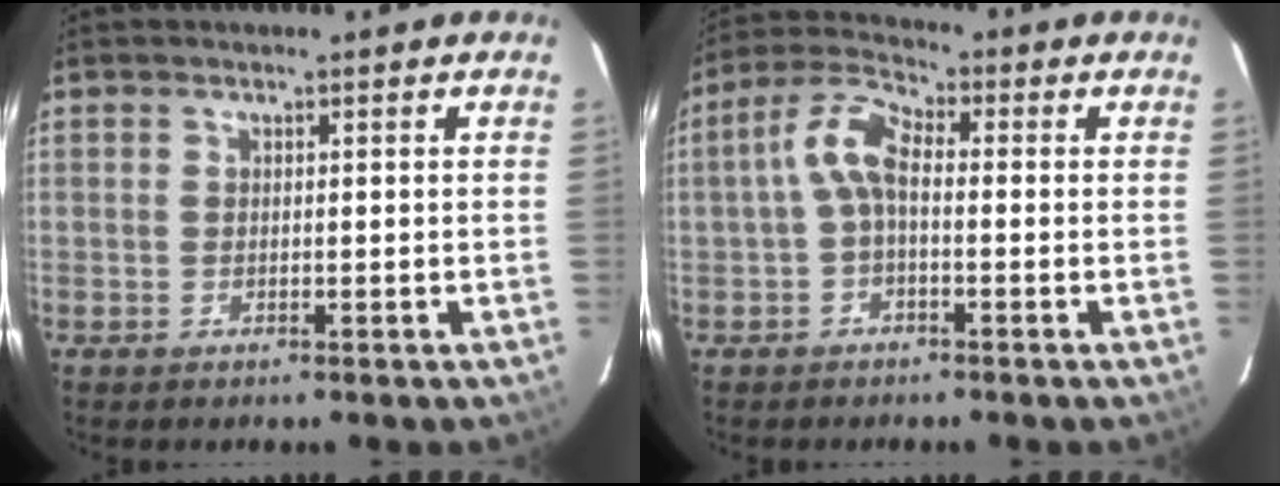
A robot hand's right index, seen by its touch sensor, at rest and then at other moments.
{"total": 5.9, "force": [-0.8, 2.8, 5.1], "torque": [-0.115, 0.023, -0.022]}